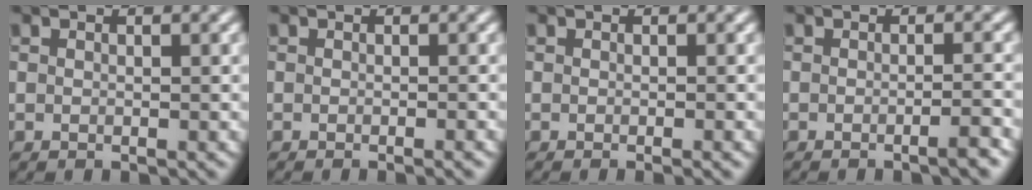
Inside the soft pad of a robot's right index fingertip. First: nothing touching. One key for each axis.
{"total": 1.6, "fx": -0.6, "fy": 0.7, "fz": 1.3, "tx": -0.001, "ty": 0.003, "tz": -0.015}
{"total": 1.6, "fx": -0.5, "fy": 0.6, "fz": 1.3, "tx": -0.004, "ty": 0.002, "tz": -0.015}
{"total": 2.8, "fx": -1.4, "fy": 0.7, "fz": 2.3, "tx": -0.009, "ty": 0.002, "tz": -0.023}